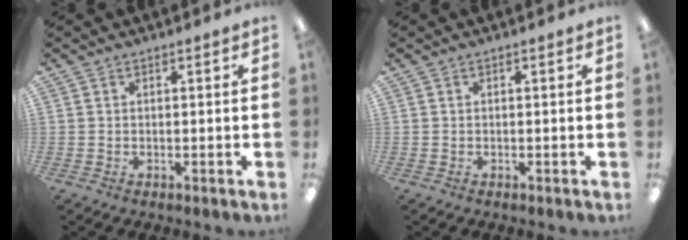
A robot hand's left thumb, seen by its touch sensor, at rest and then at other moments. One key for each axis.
{"total": 0.0}